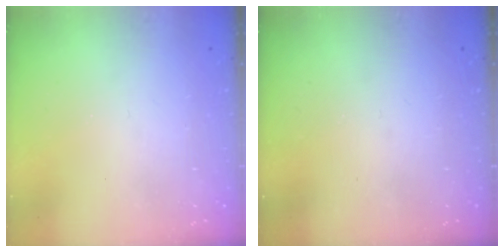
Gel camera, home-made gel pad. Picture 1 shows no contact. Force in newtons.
{"total": 0.0}